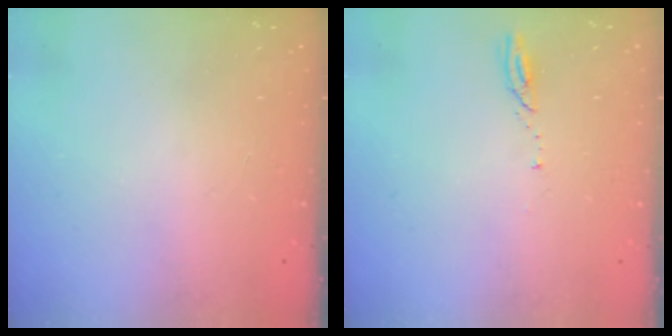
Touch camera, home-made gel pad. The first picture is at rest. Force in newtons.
{"total": 4.4, "press": 4.3, "slide": 0.7}